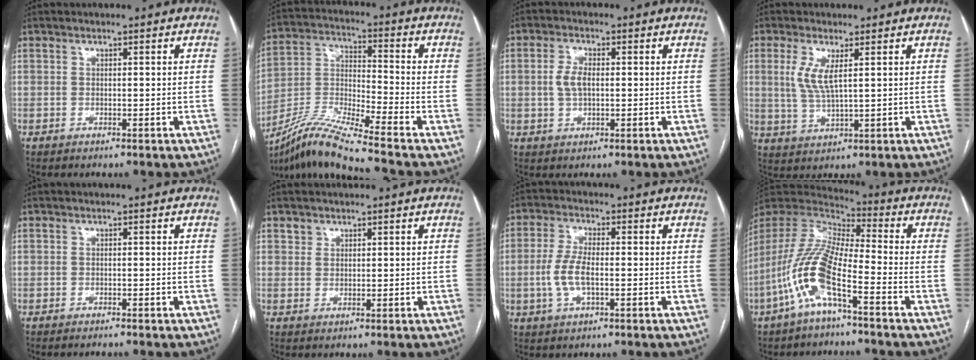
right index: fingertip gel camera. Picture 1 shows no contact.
{"total": 13.0, "force": [-10.9, -1.9, 6.8], "torque": [-0.140, -0.011, -0.206]}
{"total": 3.8, "force": [0.1, 1.9, 3.4], "torque": [-0.074, 0.005, 0.003]}
{"total": 5.1, "force": [1.6, 1.0, 4.8], "torque": [-0.112, -0.001, 0.038]}
{"total": 1.2, "force": [-1.2, -0.2, 0.3], "torque": [-0.004, -0.002, -0.016]}
{"total": 1.2, "force": [0.8, 0.9, -0.1], "torque": [0.014, 0.001, 0.008]}
{"total": 5.5, "force": [-0.8, 1.8, 5.1], "torque": [-0.120, 0.002, -0.018]}
{"total": 12.1, "force": [-5.4, 2.2, 10.6], "torque": [-0.245, 0.002, -0.114]}